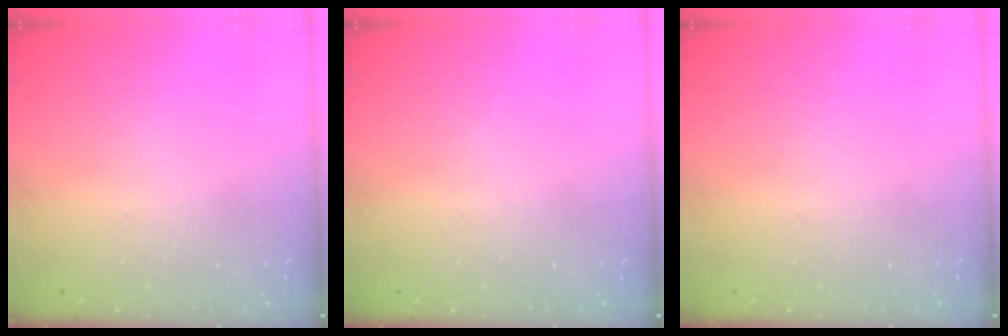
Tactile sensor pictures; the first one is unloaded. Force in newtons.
{"total": 0.0}
{"total": 0.0}